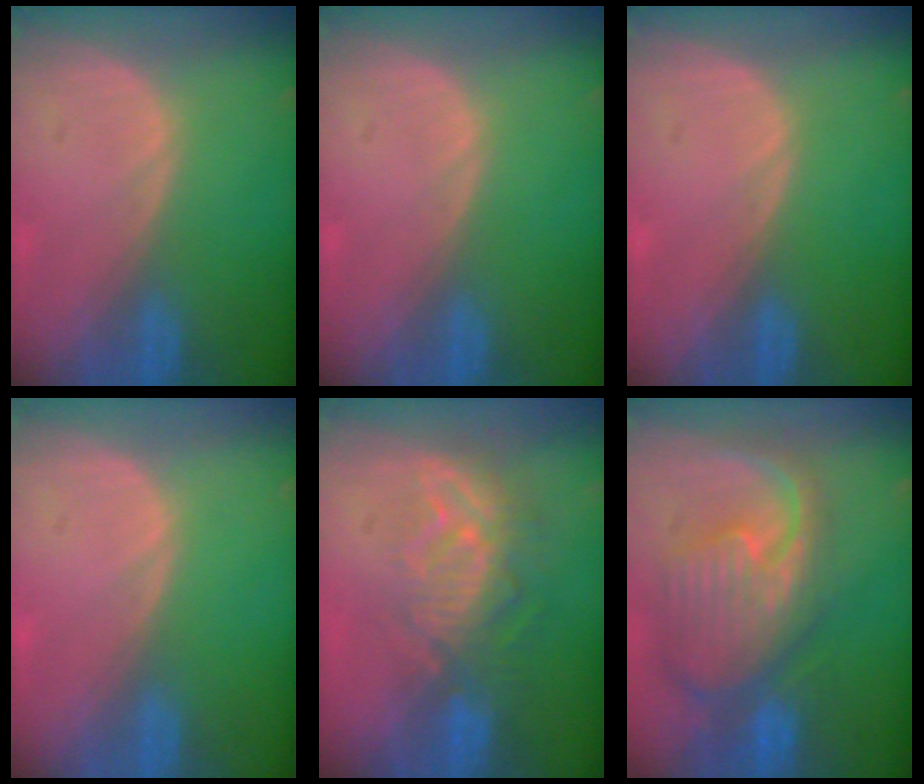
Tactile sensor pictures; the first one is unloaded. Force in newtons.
{"total": 0.0}
{"total": 0.0}
{"total": 0.0}
{"total": 9.5, "press": 8.2, "slide": 4.7}
{"total": 12.0, "press": 10.4, "slide": 6.0}